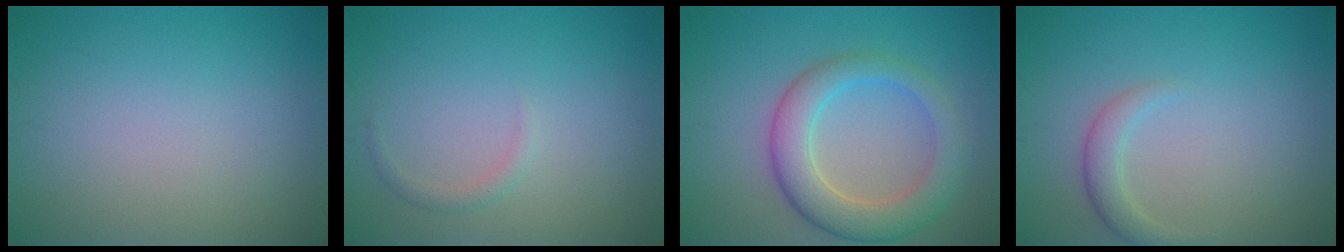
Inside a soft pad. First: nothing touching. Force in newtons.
{"total": 0.9, "press": 0.9, "slide": 0.0}
{"total": 5.8, "press": 5.8, "slide": 0.3}
{"total": 2.0, "press": 2.0, "slide": 0.1}